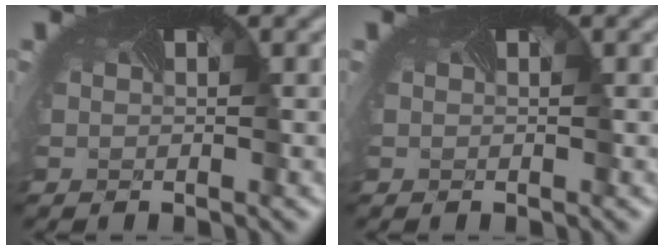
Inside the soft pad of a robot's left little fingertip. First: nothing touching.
{"total": 0.0}